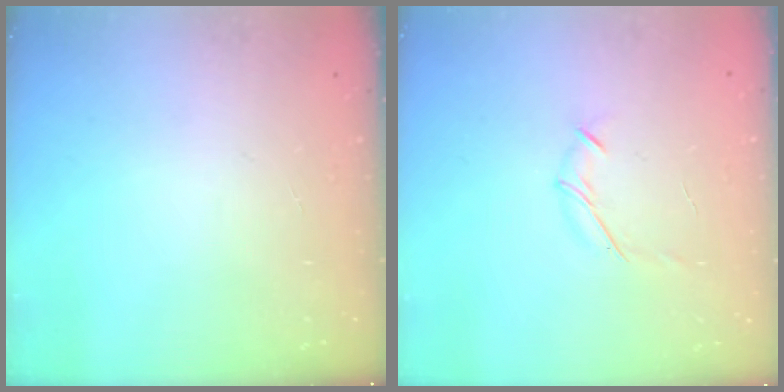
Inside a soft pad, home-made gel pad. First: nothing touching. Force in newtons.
{"total": 5.3, "press": 5.1, "slide": 1.1}